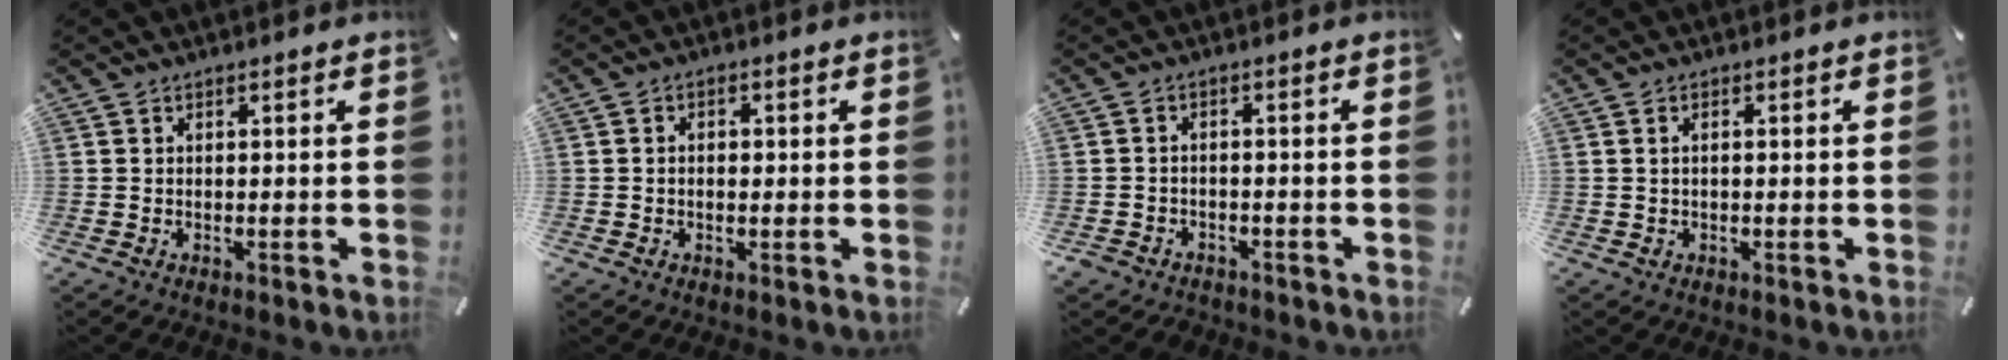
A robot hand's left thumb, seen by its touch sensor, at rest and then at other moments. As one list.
[{"total": 1.9, "force": [-0.1, 1.4, 1.2], "torque": [-0.017, 0.002, -0.006]}, {"total": 2.7, "force": [-1.9, 1.9, 0.3], "torque": [-0.011, 0.010, -0.042]}, {"total": 1.5, "force": [0.2, 0.9, 1.1], "torque": [-0.024, 0.005, 0.002]}]